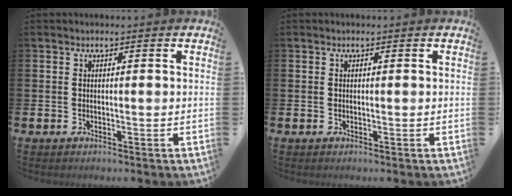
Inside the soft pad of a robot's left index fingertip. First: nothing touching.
{"total": 0.0}